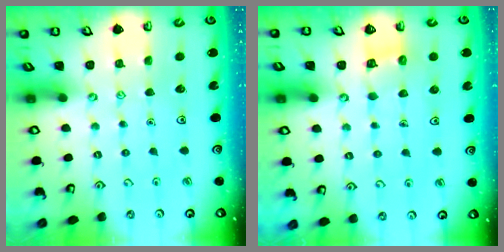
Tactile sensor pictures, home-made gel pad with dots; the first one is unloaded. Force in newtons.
{"total": 5.1, "press": 5.1, "slide": 0.3}